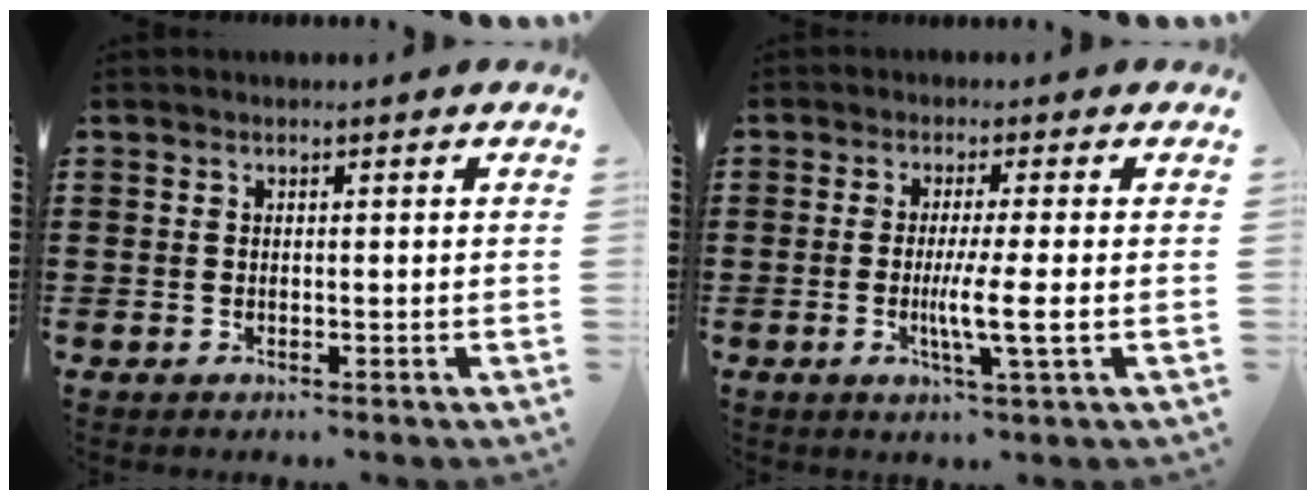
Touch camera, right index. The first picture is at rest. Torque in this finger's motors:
{"motor_torque": [1.77, 0.03, 0.45, 0.10]}